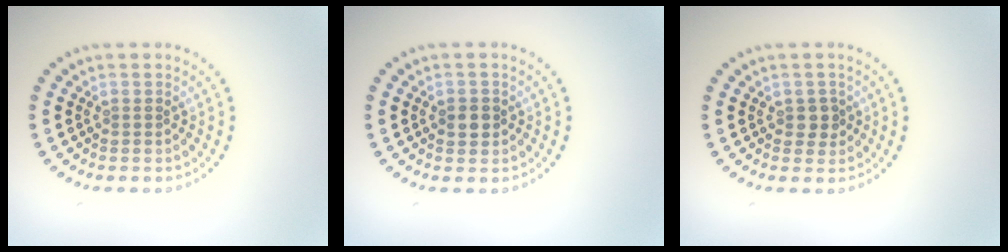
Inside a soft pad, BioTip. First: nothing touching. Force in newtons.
{"total": 1.6, "press": 1.5, "slide": 0.3}
{"total": 1.3, "press": 1.3, "slide": 0.3}